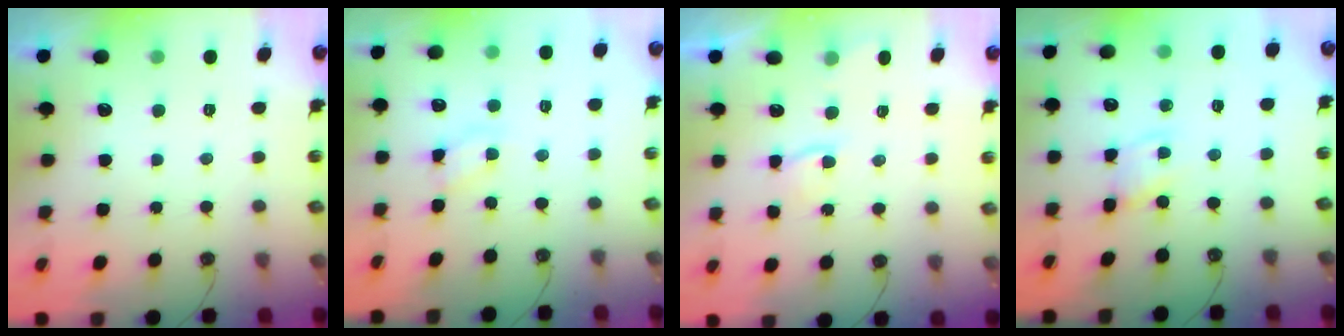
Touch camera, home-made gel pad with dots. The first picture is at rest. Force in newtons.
{"total": 4.1, "press": 4.0, "slide": 0.4}
{"total": 2.5, "press": 2.5, "slide": 0.5}
{"total": 1.2, "press": 1.2, "slide": 0.2}